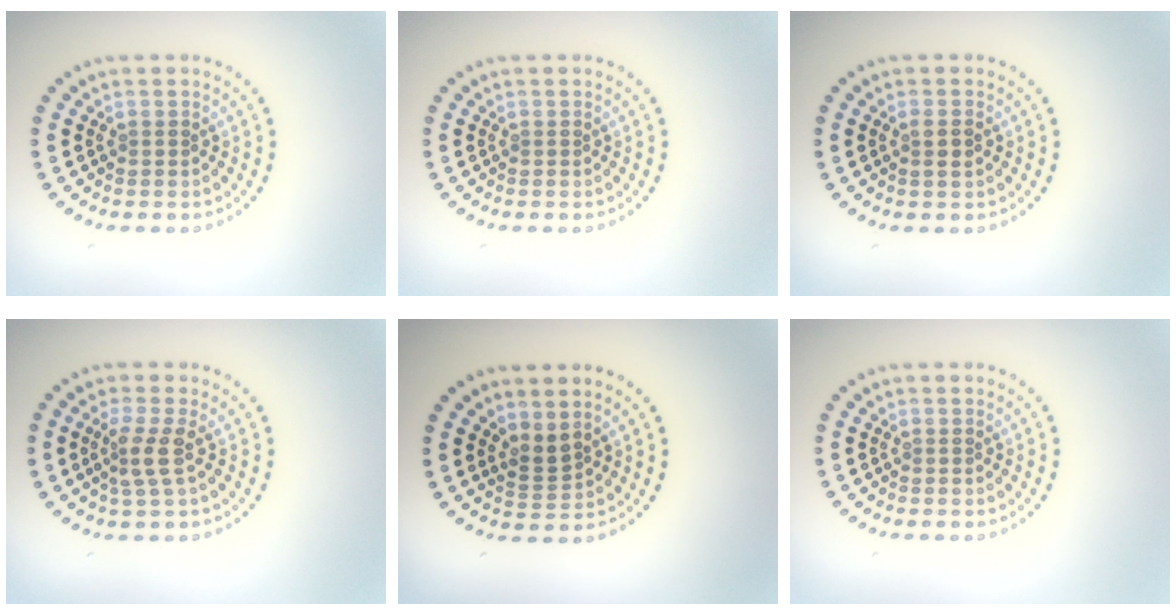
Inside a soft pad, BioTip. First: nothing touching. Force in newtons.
{"total": 0.0}
{"total": 1.2, "press": 1.1, "slide": 0.4}
{"total": 2.3, "press": 1.7, "slide": 1.6}
{"total": 1.8, "press": 1.3, "slide": 1.3}
{"total": 0.0}